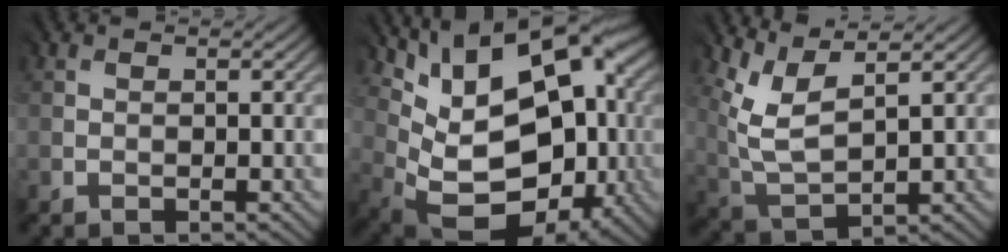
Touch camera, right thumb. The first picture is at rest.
{"total": 16.5, "force": [3.9, 10.3, 12.3], "torque": [-0.183, 0.004, 0.093]}
{"total": 5.8, "force": [3.7, 1.8, 4.1], "torque": [-0.107, 0.001, 0.084]}